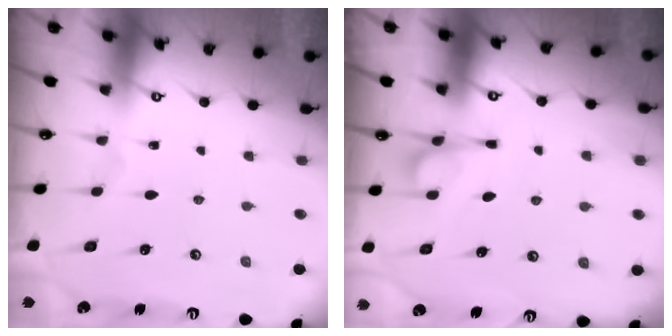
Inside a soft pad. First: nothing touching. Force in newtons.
{"total": 3.2, "press": 3.1, "slide": 0.9}